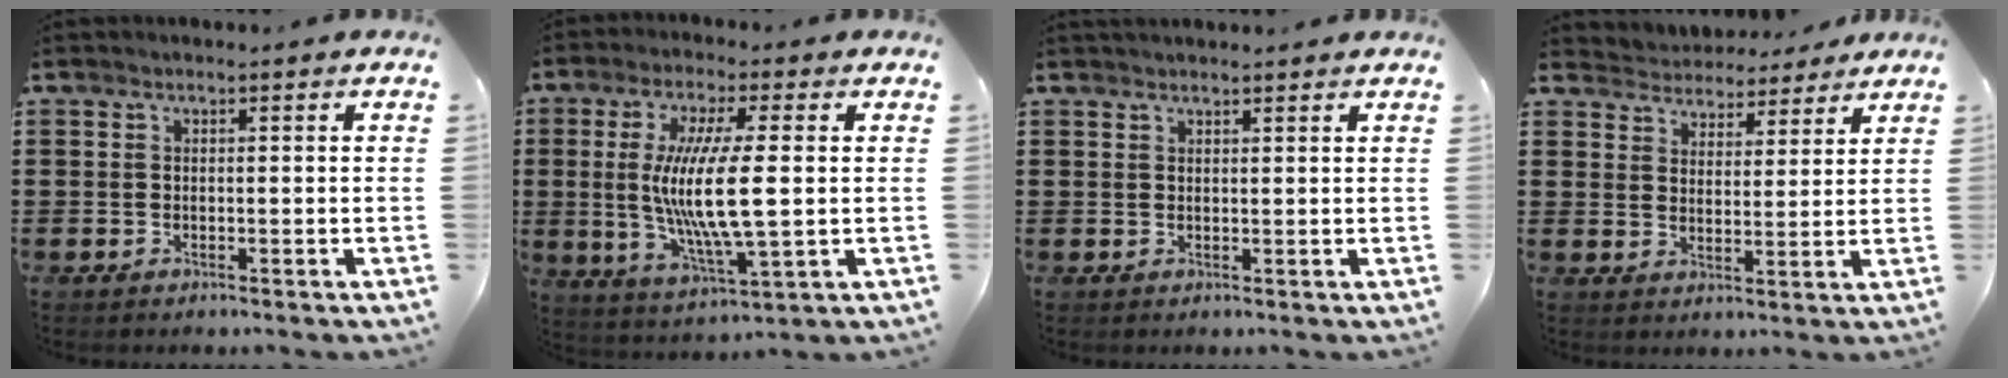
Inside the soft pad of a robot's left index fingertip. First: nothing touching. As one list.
[{"total": 11.2, "force": [0.8, 2.2, 10.9], "torque": [-0.228, -0.009, 0.008]}, {"total": 1.3, "force": [1.3, 0.1, 0.3], "torque": [-0.008, -0.001, 0.025]}, {"total": 4.2, "force": [4.0, 1.1, -0.5], "torque": [-0.014, -0.023, 0.070]}]